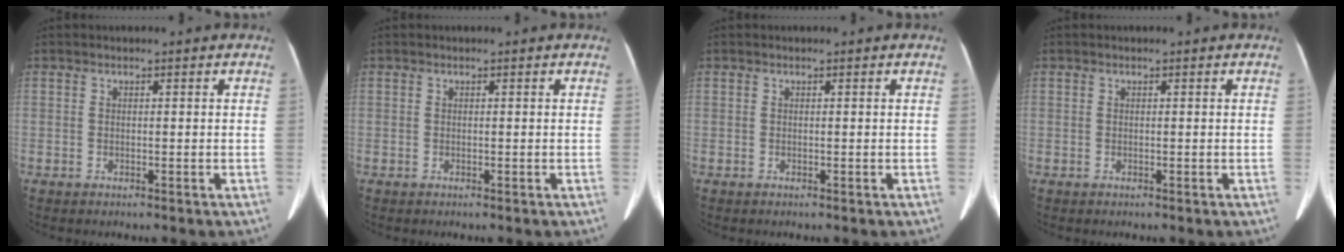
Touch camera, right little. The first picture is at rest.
{"total": 0.0}
{"total": 0.0}
{"total": 0.0}